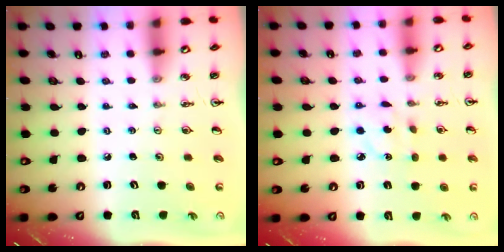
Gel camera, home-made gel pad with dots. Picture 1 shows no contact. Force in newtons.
{"total": 3.9, "press": 3.8, "slide": 1.0}